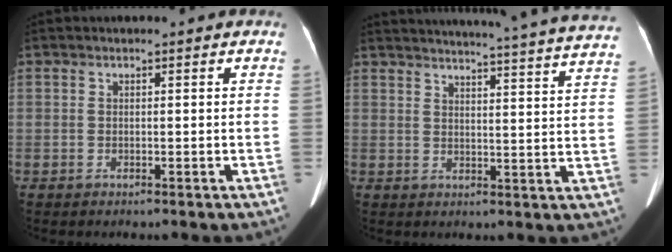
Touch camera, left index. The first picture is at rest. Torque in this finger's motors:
{"motor_torque": [0.19, -1.95, 0.14, 0.06]}